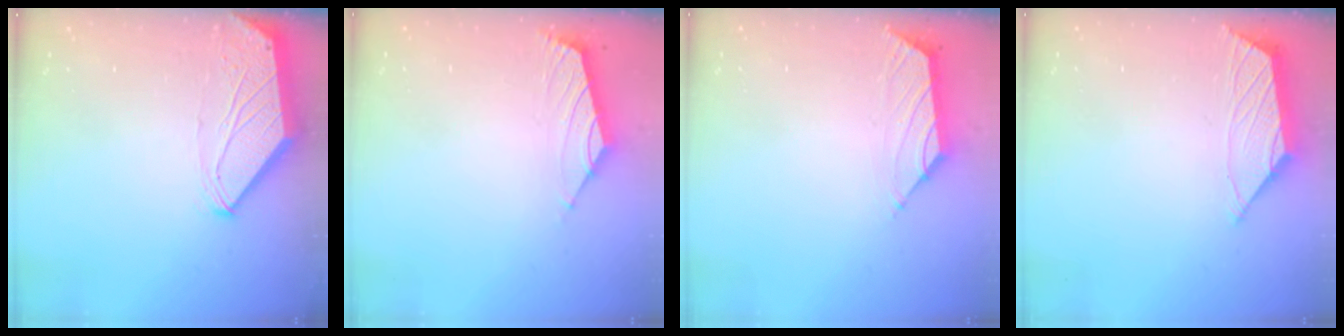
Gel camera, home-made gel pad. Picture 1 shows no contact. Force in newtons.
{"total": 1.7, "press": 1.5, "slide": 0.7}
{"total": 1.6, "press": 1.5, "slide": 0.6}
{"total": 1.2, "press": 1.2, "slide": 0.2}